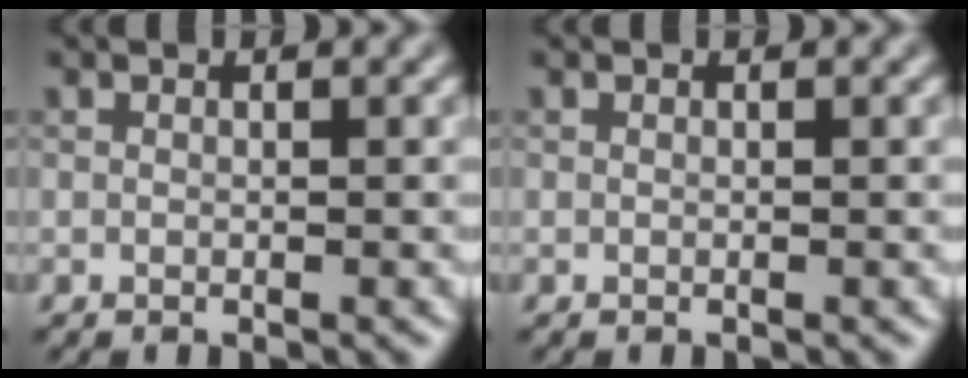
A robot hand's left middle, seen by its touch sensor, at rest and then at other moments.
{"total": 0.0}